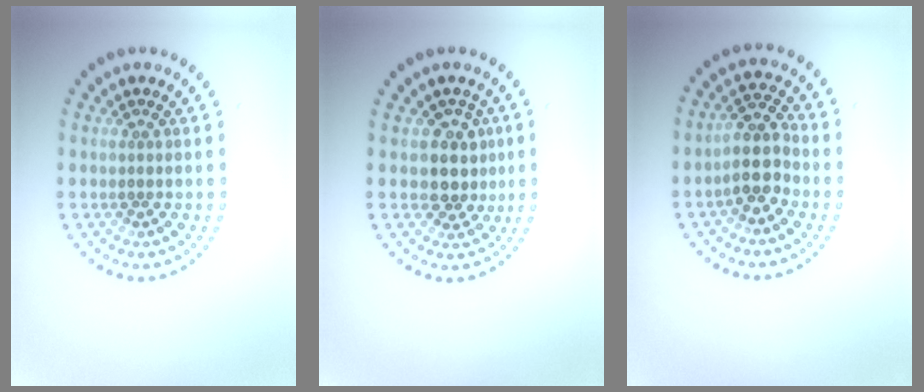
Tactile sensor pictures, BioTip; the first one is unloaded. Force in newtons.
{"total": 3.0, "press": 2.5, "slide": 1.6}
{"total": 3.4, "press": 3.0, "slide": 1.6}